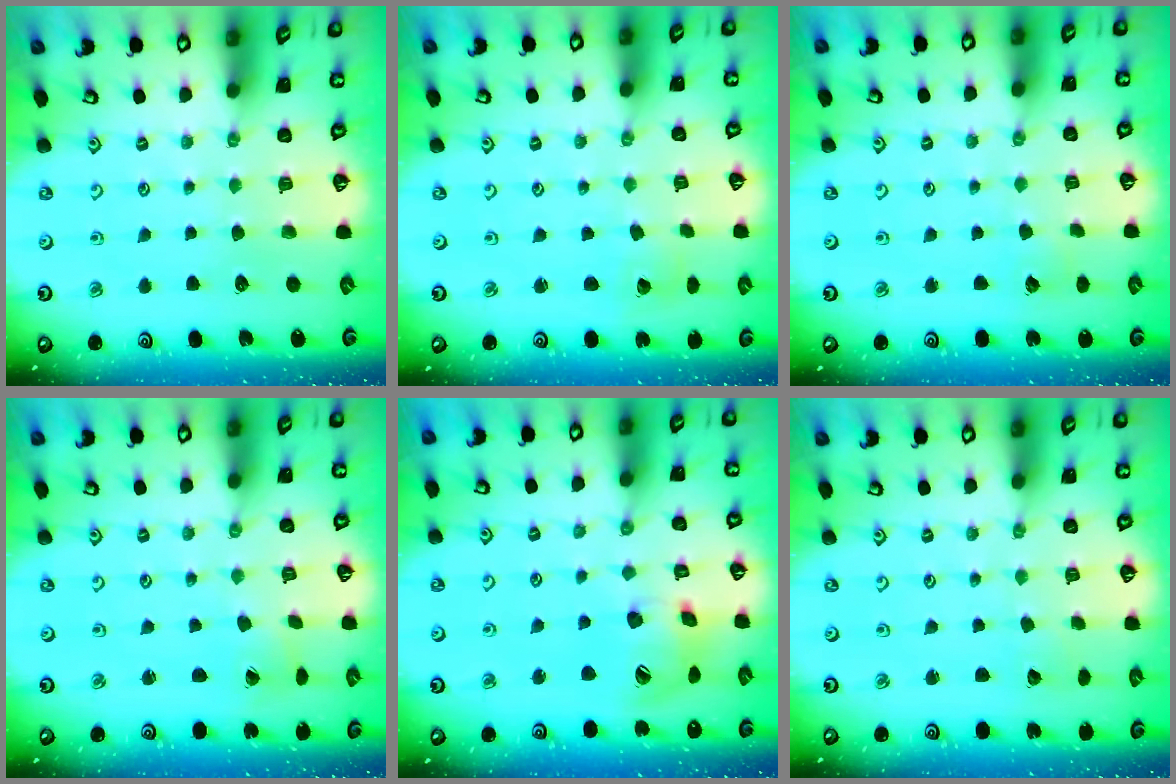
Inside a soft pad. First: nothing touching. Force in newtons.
{"total": 2.3, "press": 2.3, "slide": 0.2}
{"total": 2.8, "press": 2.8, "slide": 0.3}
{"total": 1.6, "press": 1.6, "slide": 0.3}
{"total": 14.8, "press": 14.6, "slide": 2.3}
{"total": 1.1, "press": 1.1, "slide": 0.1}